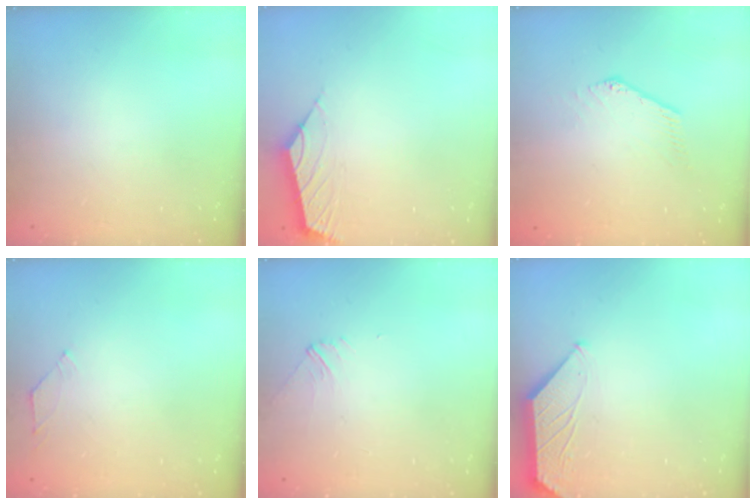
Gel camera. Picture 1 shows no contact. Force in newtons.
{"total": 2.7, "press": 2.6, "slide": 0.6}
{"total": 0.0}
{"total": 3.1, "press": 3.0, "slide": 0.7}
{"total": 2.7, "press": 2.7, "slide": 0.5}
{"total": 0.0}